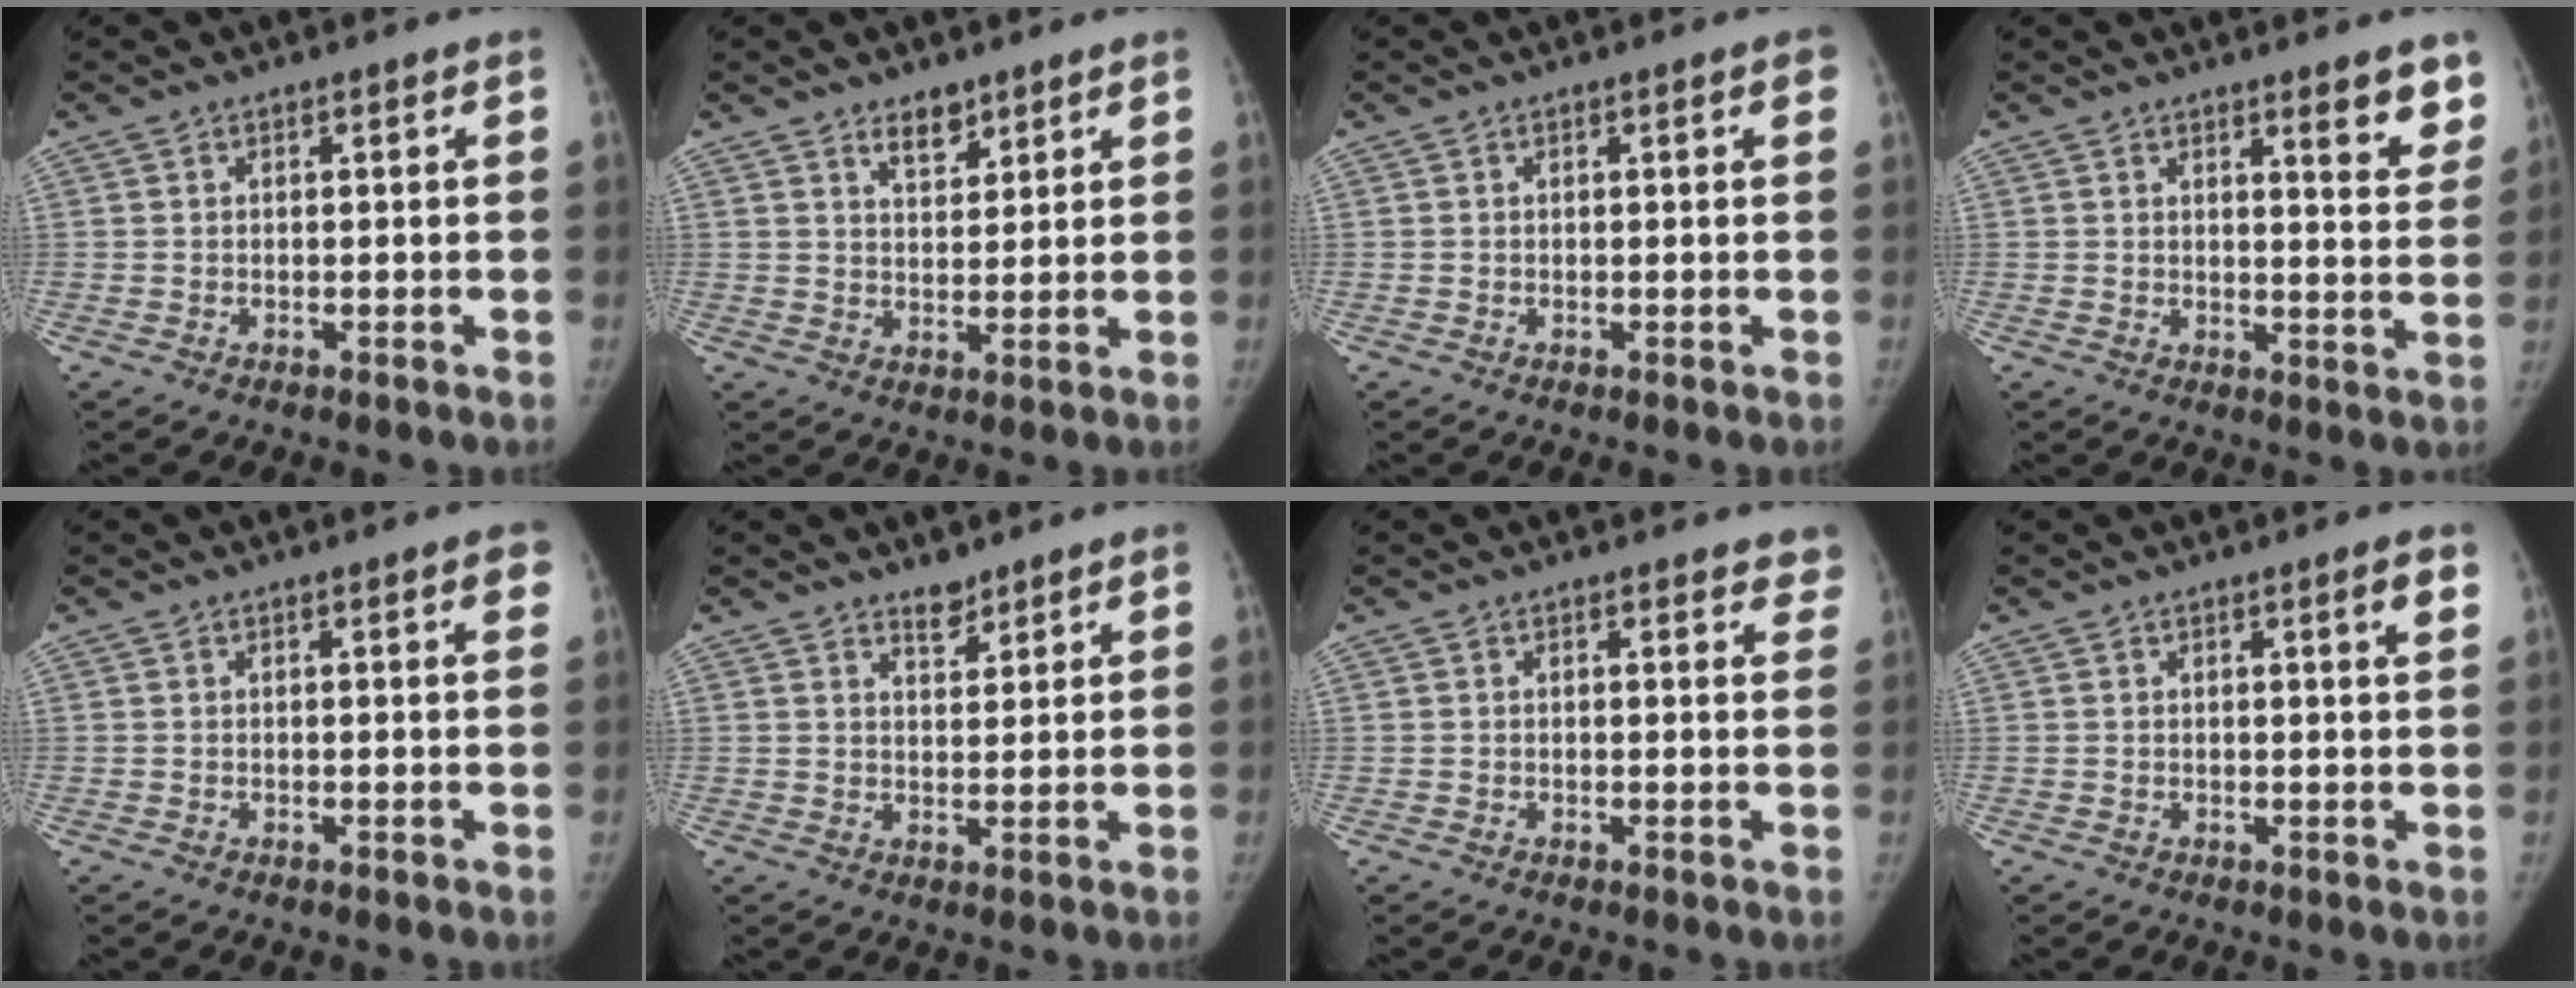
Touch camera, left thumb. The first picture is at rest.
{"total": 4.1, "force": [3.1, 2.1, 1.8], "torque": [-0.010, -0.024, 0.053]}
{"total": 1.2, "force": [0.5, 0.3, 1.0], "torque": [-0.013, 0.001, 0.004]}
{"total": 7.5, "force": [5.0, 1.7, 5.3], "torque": [-0.043, -0.032, 0.061]}
{"total": 2.0, "force": [1.0, 0.5, 1.7], "torque": [-0.013, -0.001, 0.008]}
{"total": 3.0, "force": [2.6, 1.3, 0.9], "torque": [-0.001, -0.021, 0.042]}
{"total": 3.8, "force": [3.2, 1.5, 1.3], "torque": [0.017, -0.012, 0.022]}
{"total": 2.7, "force": [1.5, 0.2, 2.2], "torque": [-0.028, -0.007, 0.019]}